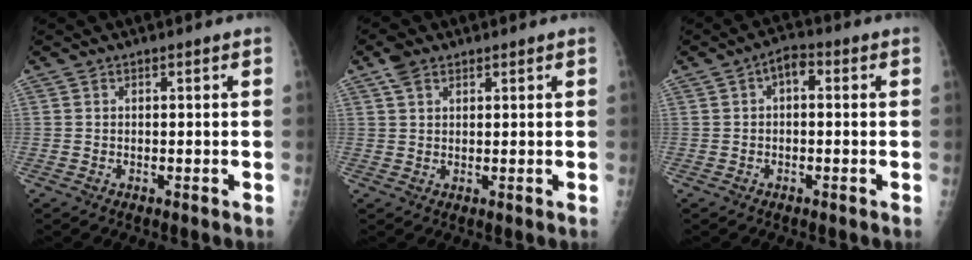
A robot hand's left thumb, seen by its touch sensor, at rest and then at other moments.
{"total": 3.3, "force": [2.0, 2.0, 1.7], "torque": [-0.027, 0.001, 0.041]}
{"total": 3.6, "force": [0.4, 2.1, 2.9], "torque": [-0.031, 0.012, -0.005]}